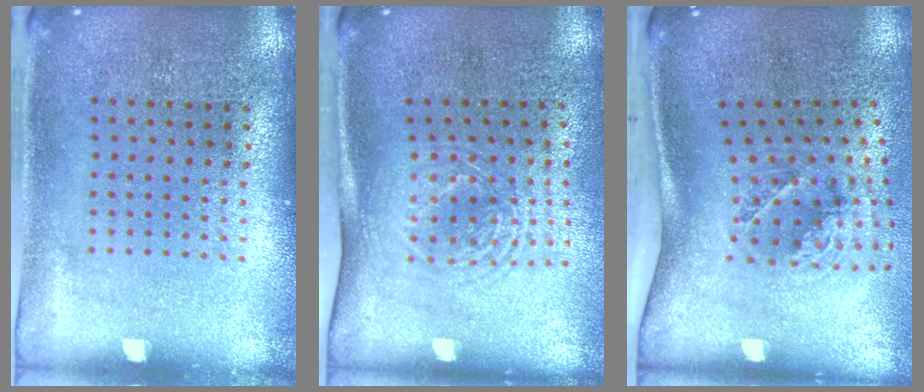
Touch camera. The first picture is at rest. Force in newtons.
{"total": 1.7, "press": 1.3, "slide": 1.1}
{"total": 1.9, "press": 1.2, "slide": 1.4}